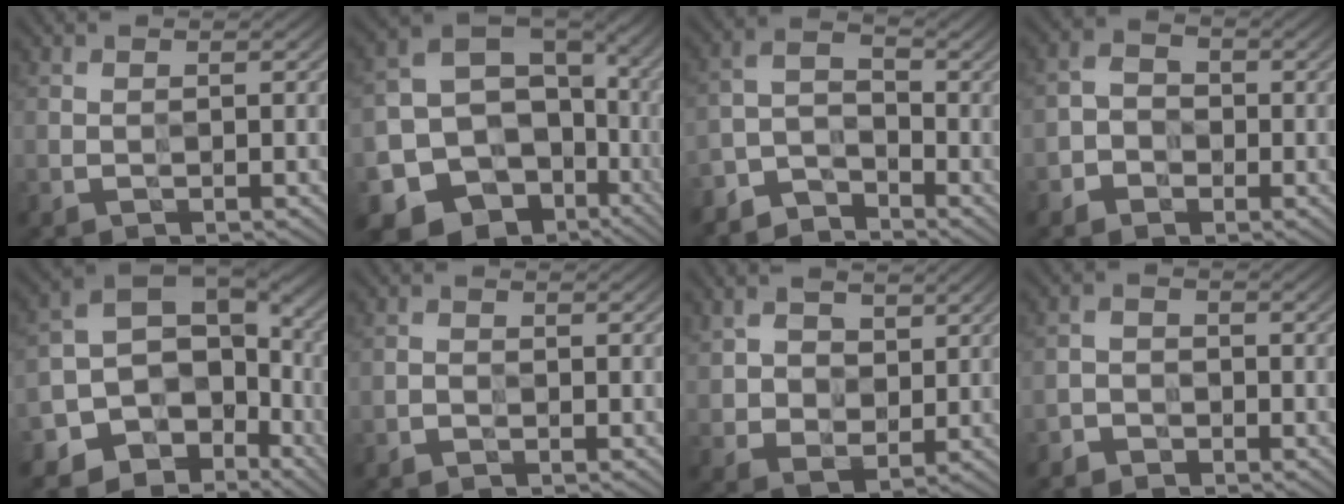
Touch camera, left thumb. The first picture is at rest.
{"total": 18.7, "force": [-5.5, 15.2, 9.4], "torque": [-0.197, -0.037, -0.056]}
{"total": 5.8, "force": [-5.0, 2.6, 1.3], "torque": [-0.017, -0.004, -0.112]}
{"total": 3.3, "force": [-1.5, 2.8, 0.9], "torque": [-0.006, -0.003, -0.038]}
{"total": 13.6, "force": [-4.8, 10.4, 7.2], "torque": [-0.138, -0.034, -0.069]}
{"total": 0.8, "force": [-0.7, 0.5, 0.1], "torque": [0.001, -0.003, -0.014]}
{"total": 6.4, "force": [3.0, 4.6, 3.4], "torque": [-0.102, -0.002, 0.059]}
{"total": 2.2, "force": [-1.7, 1.4, 0.2], "torque": [0.008, 0.000, -0.043]}